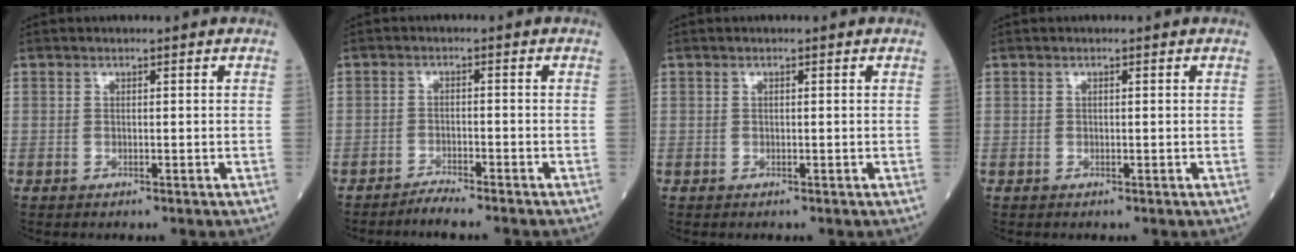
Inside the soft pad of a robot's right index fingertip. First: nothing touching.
{"total": 2.8, "force": [-2.7, -0.4, 0.9], "torque": [-0.016, -0.005, -0.047]}
{"total": 0.0}
{"total": 0.0}